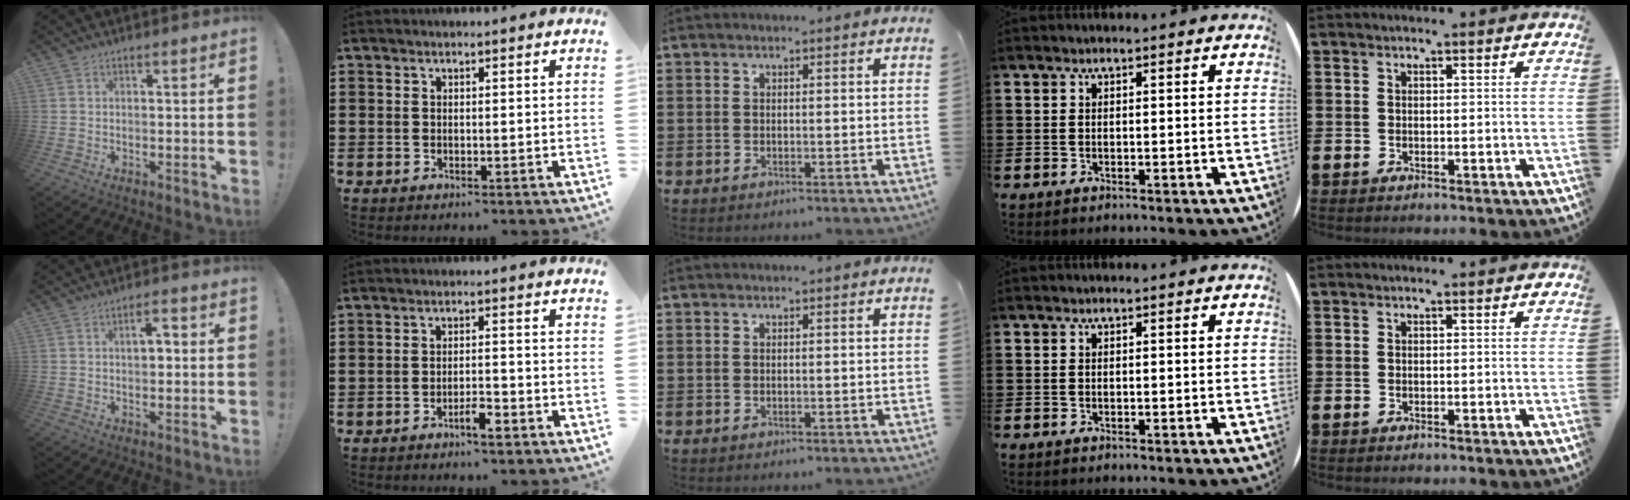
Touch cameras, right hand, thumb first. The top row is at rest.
{"thumb": {"total": 3.9, "force": [0.1, 2.0, 3.3], "torque": [-0.043, 0.005, -0.006]}, "index": {"total": 2.9, "force": [-2.0, 0.8, 1.9], "torque": [-0.032, 0.007, -0.037]}}